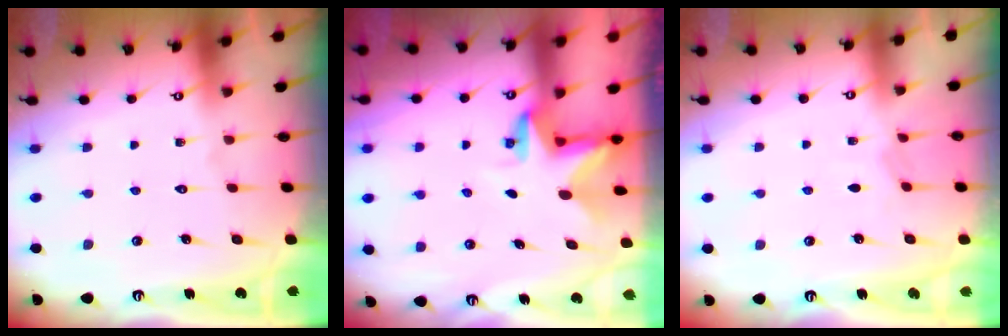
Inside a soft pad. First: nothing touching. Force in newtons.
{"total": 2.8, "press": 2.8, "slide": 0.3}
{"total": 2.6, "press": 2.5, "slide": 0.5}